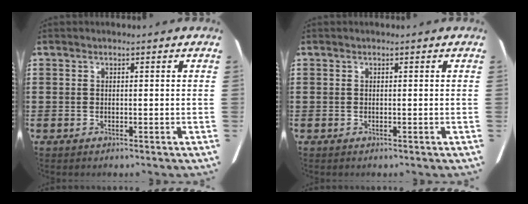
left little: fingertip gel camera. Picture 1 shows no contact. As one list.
[{"total": 0.0}]